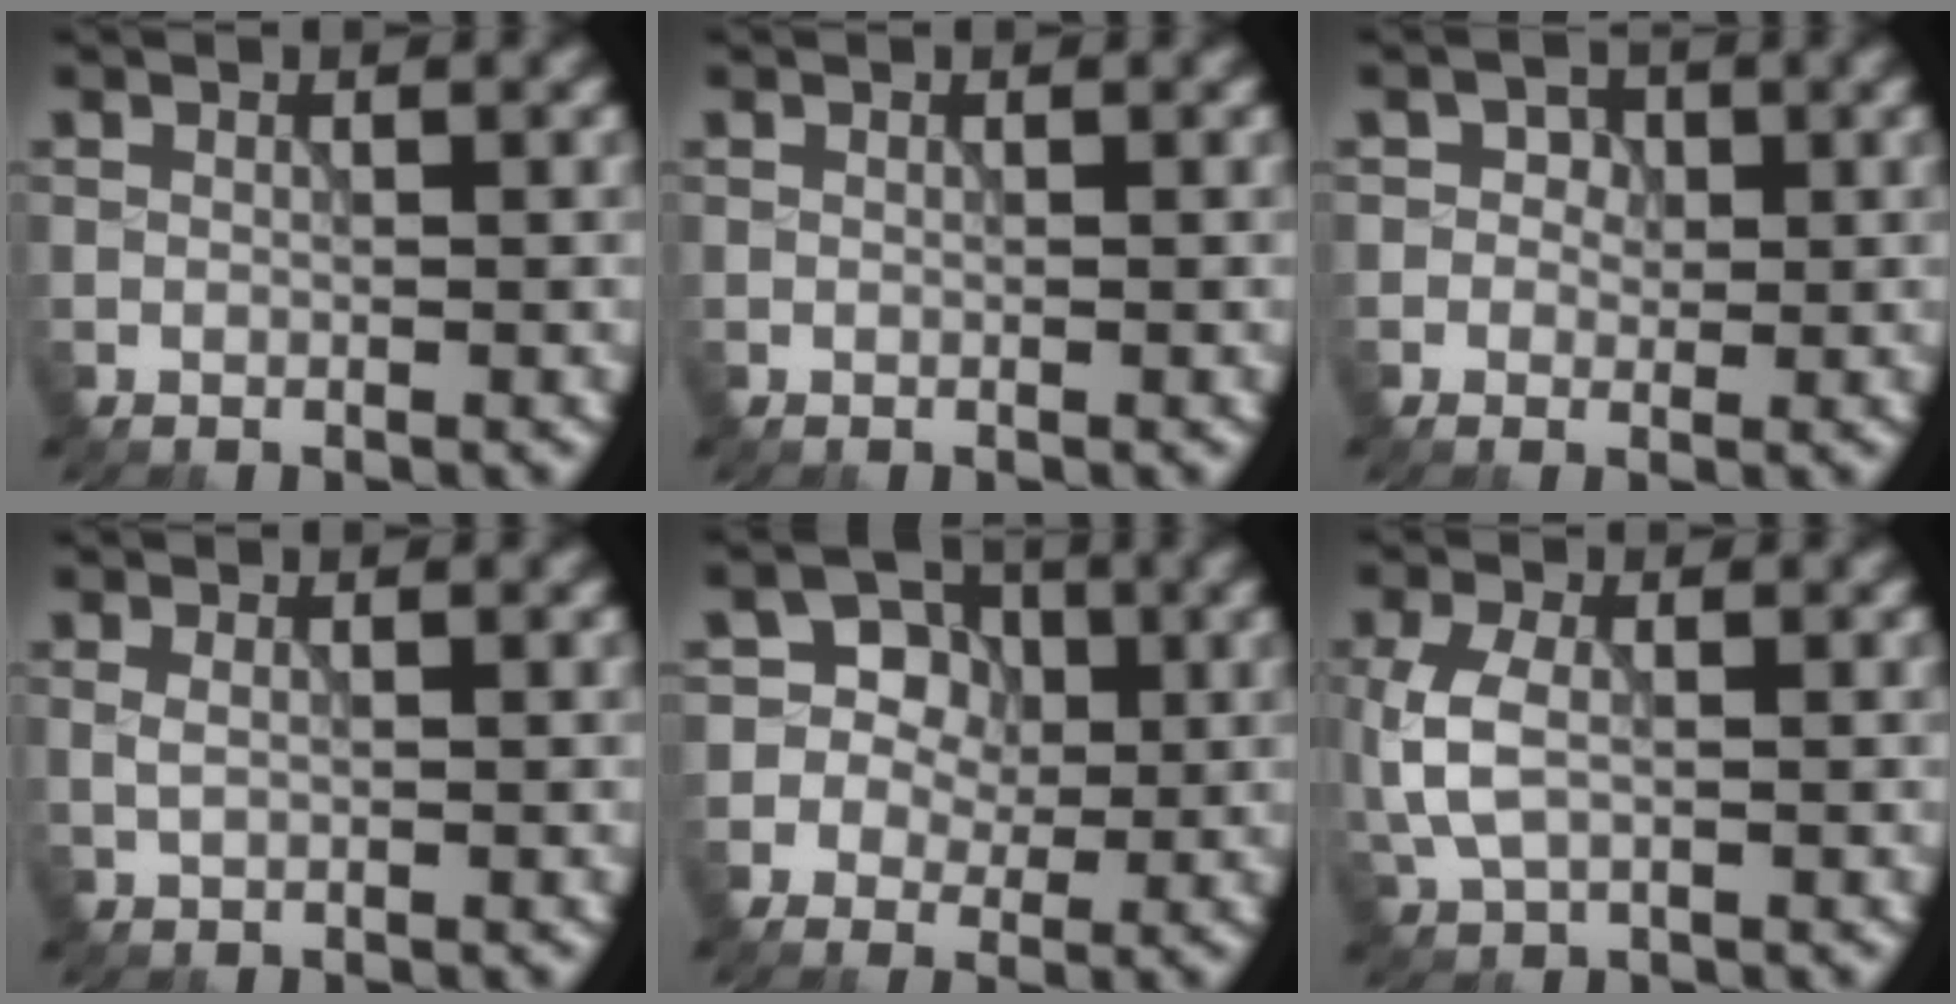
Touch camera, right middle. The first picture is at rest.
{"total": 0.0}
{"total": 1.9, "force": [0.3, 1.6, 0.8], "torque": [-0.001, 0.002, -0.005]}
{"total": 0.8, "force": [0.2, 0.4, 0.7], "torque": [-0.018, 0.000, 0.004]}
{"total": 5.0, "force": [0.4, 4.5, 2.1], "torque": [-0.018, 0.016, -0.016]}
{"total": 3.9, "force": [-0.1, 2.4, 3.0], "torque": [-0.084, -0.001, -0.001]}